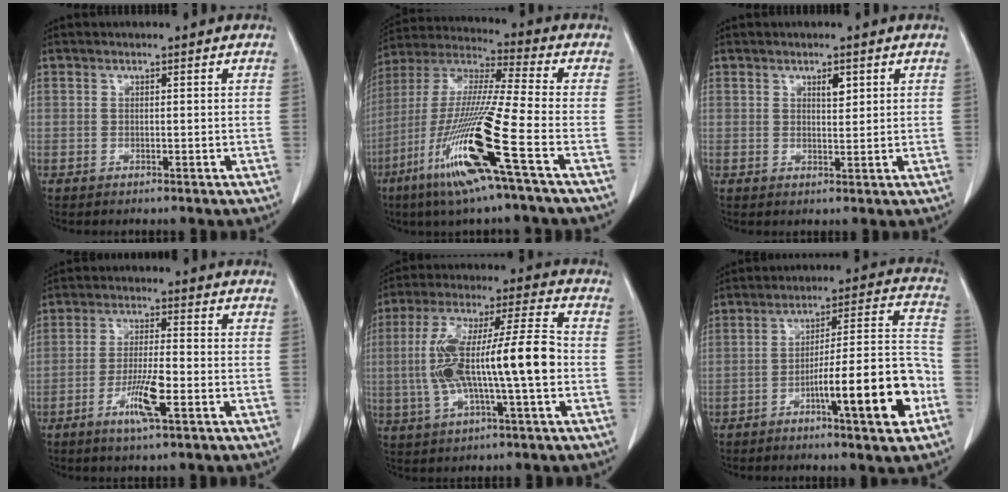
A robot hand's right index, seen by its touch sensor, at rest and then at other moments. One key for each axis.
{"total": 18.2, "fx": -7.8, "fy": -0.9, "fz": 16.4, "tx": -0.355, "ty": -0.036, "tz": -0.155}
{"total": 2.0, "fx": 1.0, "fy": 0.7, "fz": 1.5, "tx": -0.024, "ty": -0.004, "tz": 0.018}
{"total": 6.7, "fx": -2.9, "fy": 0.5, "fz": 6.0, "tx": -0.120, "ty": -0.008, "tz": -0.052}
{"total": 15.0, "fx": -1.6, "fy": 1.6, "fz": 14.9, "tx": -0.287, "ty": 0.024, "tz": -0.025}
{"total": 15.4, "fx": -6.4, "fy": 1.2, "fz": 13.9, "tx": -0.210, "ty": 0.014, "tz": -0.094}